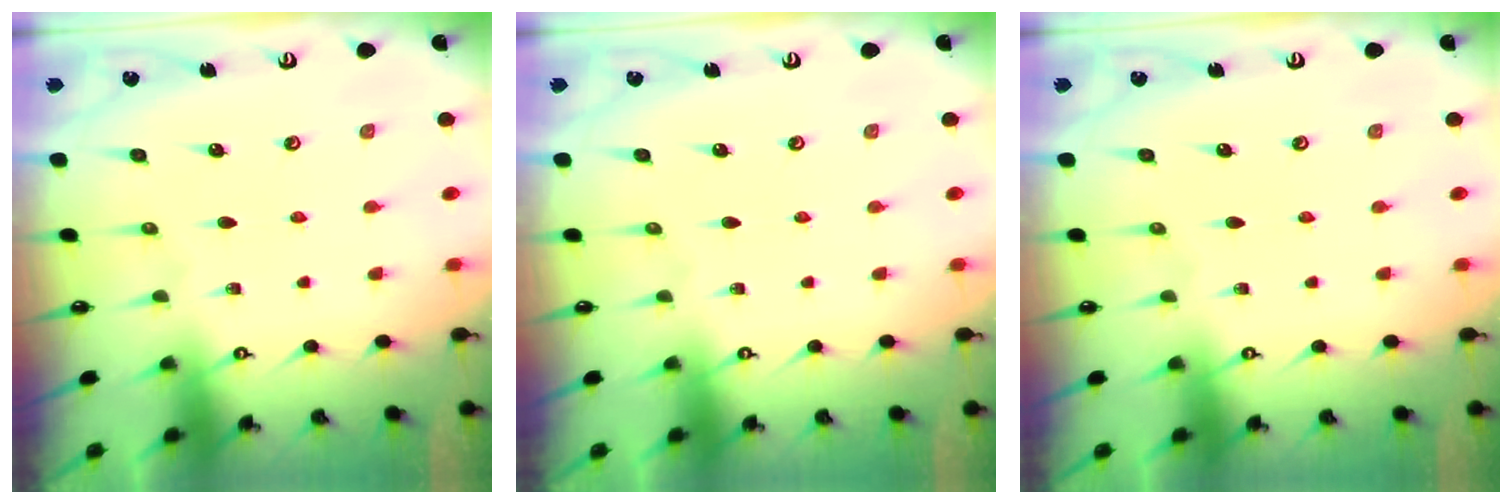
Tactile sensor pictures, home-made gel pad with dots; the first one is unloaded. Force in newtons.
{"total": 0.0}
{"total": 0.0}